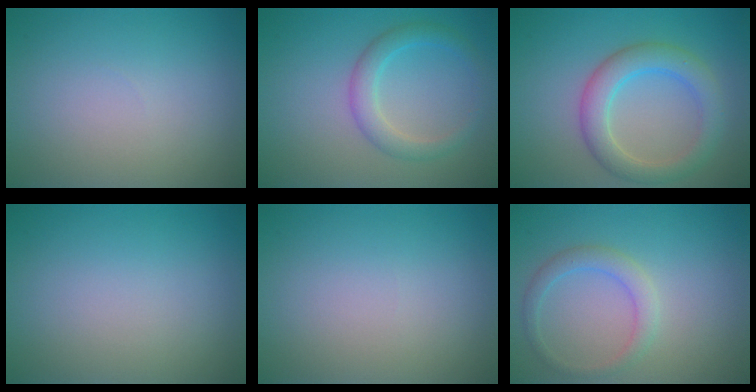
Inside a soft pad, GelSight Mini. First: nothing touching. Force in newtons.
{"total": 2.7, "press": 2.7, "slide": 0.1}
{"total": 4.4, "press": 4.4, "slide": 0.1}
{"total": 0.0}
{"total": 0.0}
{"total": 2.2, "press": 2.2, "slide": 0.2}